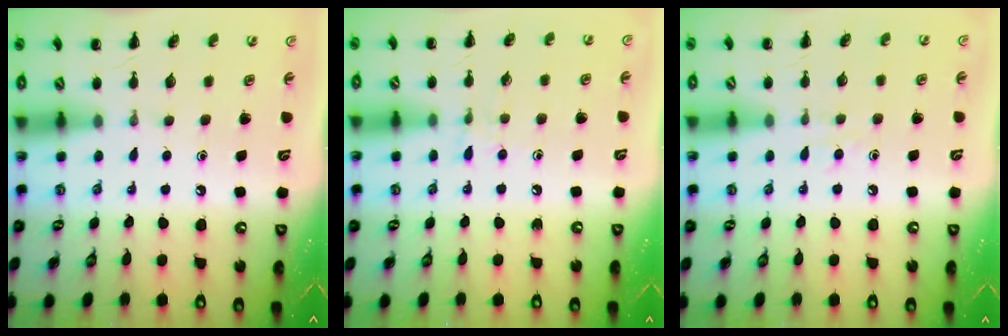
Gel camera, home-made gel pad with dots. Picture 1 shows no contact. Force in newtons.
{"total": 5.6, "press": 5.3, "slide": 1.6}
{"total": 2.9, "press": 2.7, "slide": 1.1}